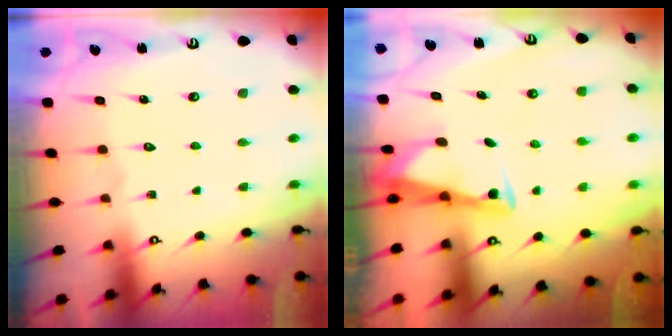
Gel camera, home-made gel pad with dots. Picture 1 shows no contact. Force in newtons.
{"total": 2.8, "press": 2.7, "slide": 0.4}